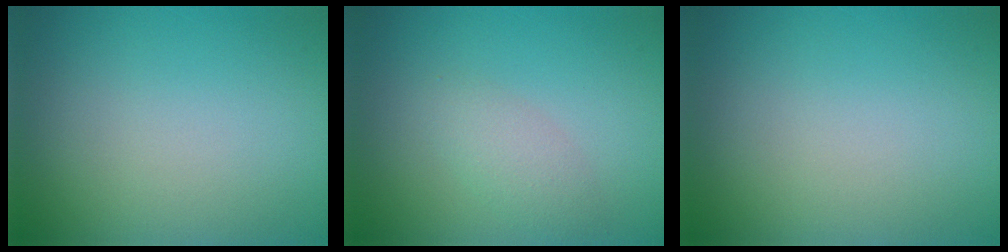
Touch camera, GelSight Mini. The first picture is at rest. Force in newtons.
{"total": 2.0, "press": 2.0, "slide": 0.1}
{"total": 0.0}